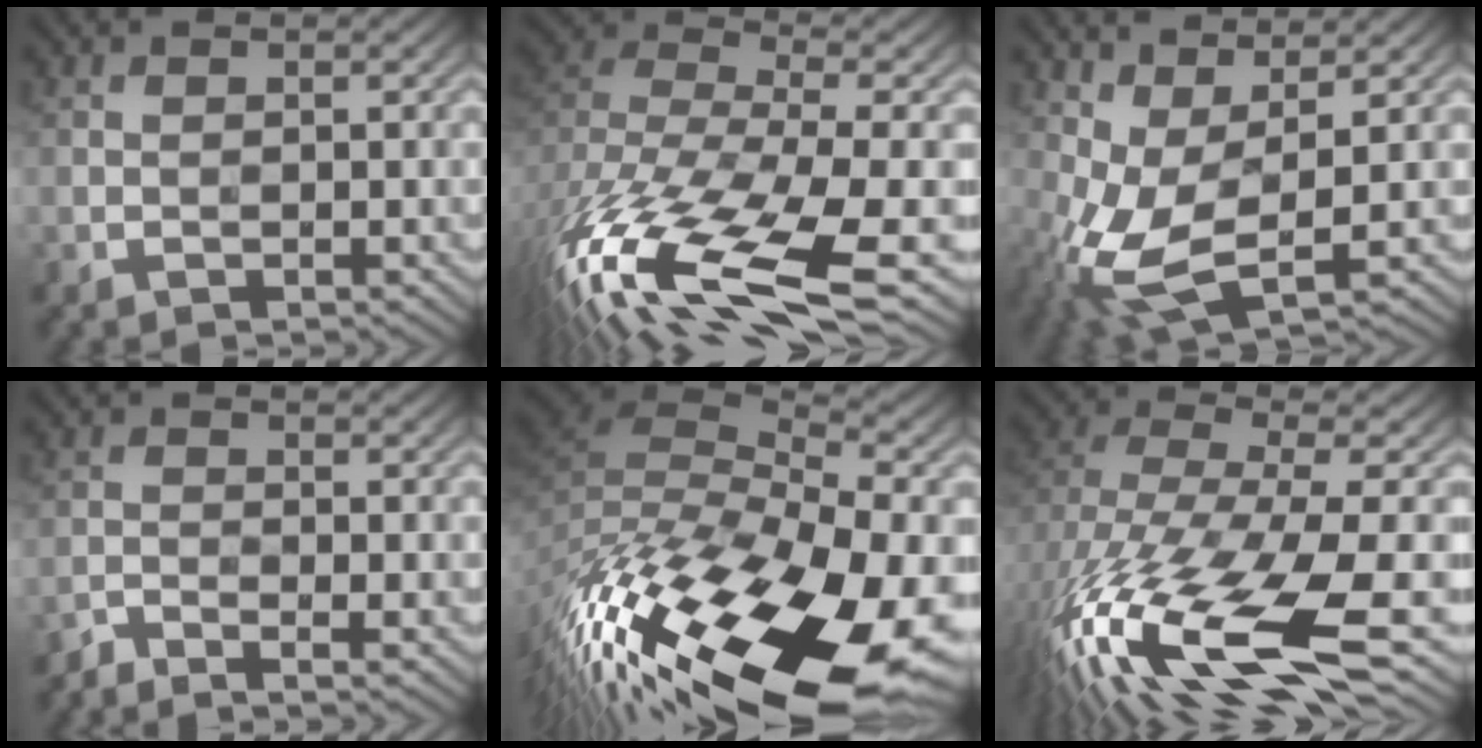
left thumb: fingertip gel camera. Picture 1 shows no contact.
{"total": 18.0, "force": [-8.7, 7.4, 13.9], "torque": [-0.340, -0.047, -0.133]}
{"total": 9.1, "force": [-0.6, 3.9, 8.2], "torque": [-0.197, -0.001, -0.018]}
{"total": 1.9, "force": [-1.7, 0.1, 0.8], "torque": [-0.019, -0.006, -0.043]}
{"total": 19.7, "force": [-10.3, 7.8, 14.8], "torque": [-0.314, -0.039, -0.161]}
{"total": 17.7, "force": [-7.0, 7.0, 14.7], "torque": [-0.326, -0.051, -0.113]}